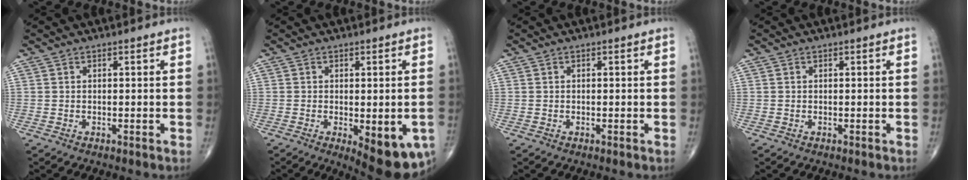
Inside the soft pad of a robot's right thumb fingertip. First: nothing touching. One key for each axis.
{"total": 11.5, "fx": -4.0, "fy": 4.4, "fz": 9.9, "tx": -0.121, "ty": -0.005, "tz": -0.042}
{"total": 0.0}
{"total": 0.0}